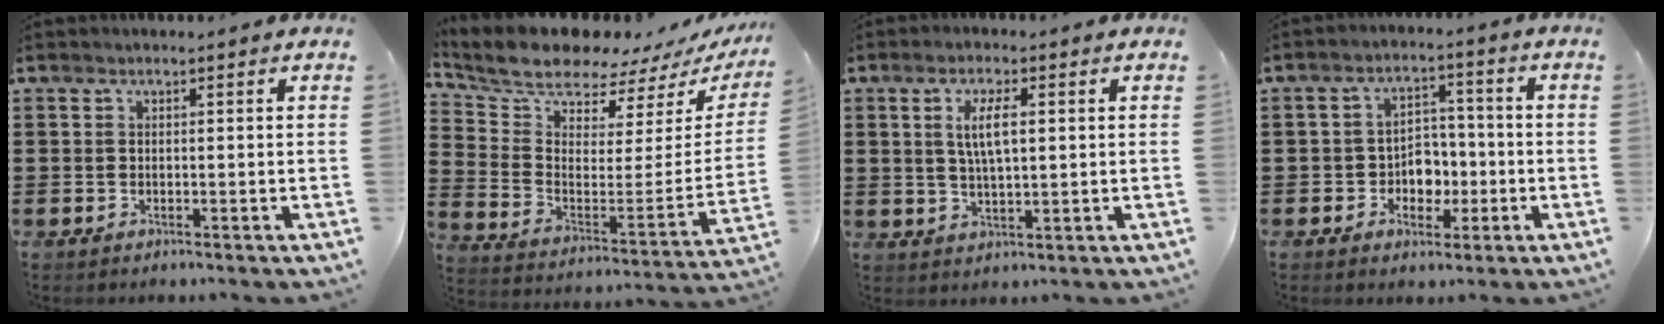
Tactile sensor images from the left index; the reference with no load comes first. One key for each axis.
{"total": 8.9, "fx": 8.3, "fy": 2.4, "fz": 2.4, "tx": -0.091, "ty": -0.067, "tz": 0.143}
{"total": 5.1, "fx": 1.3, "fy": 1.7, "fz": 4.7, "tx": -0.097, "ty": 0.008, "tz": 0.020}
{"total": 4.7, "fx": -1.3, "fy": 3.9, "fz": 2.1, "tx": -0.044, "ty": 0.008, "tz": -0.029}